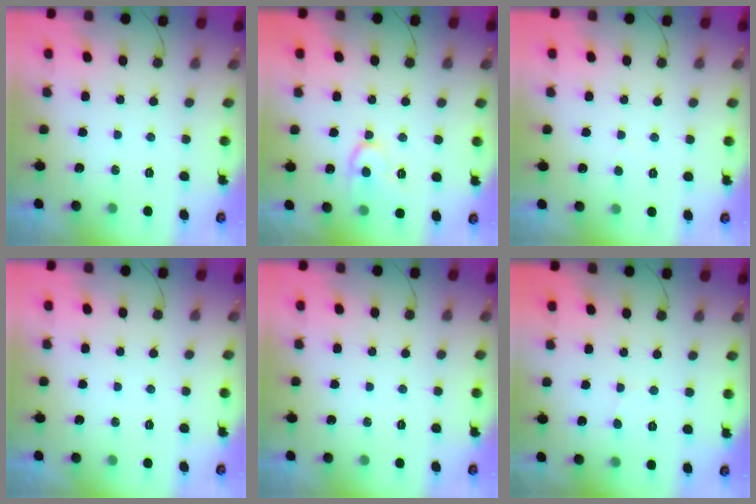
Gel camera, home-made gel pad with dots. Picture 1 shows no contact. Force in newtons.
{"total": 10.9, "press": 10.8, "slide": 0.9}
{"total": 1.8, "press": 1.8, "slide": 0.2}
{"total": 0.0}
{"total": 0.0}
{"total": 1.6, "press": 1.6, "slide": 0.1}